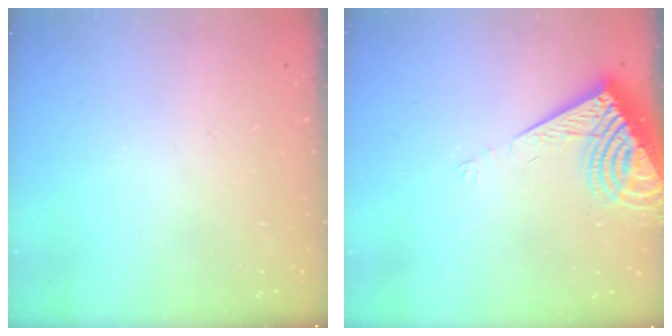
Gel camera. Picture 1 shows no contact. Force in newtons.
{"total": 13.6, "press": 13.4, "slide": 1.8}